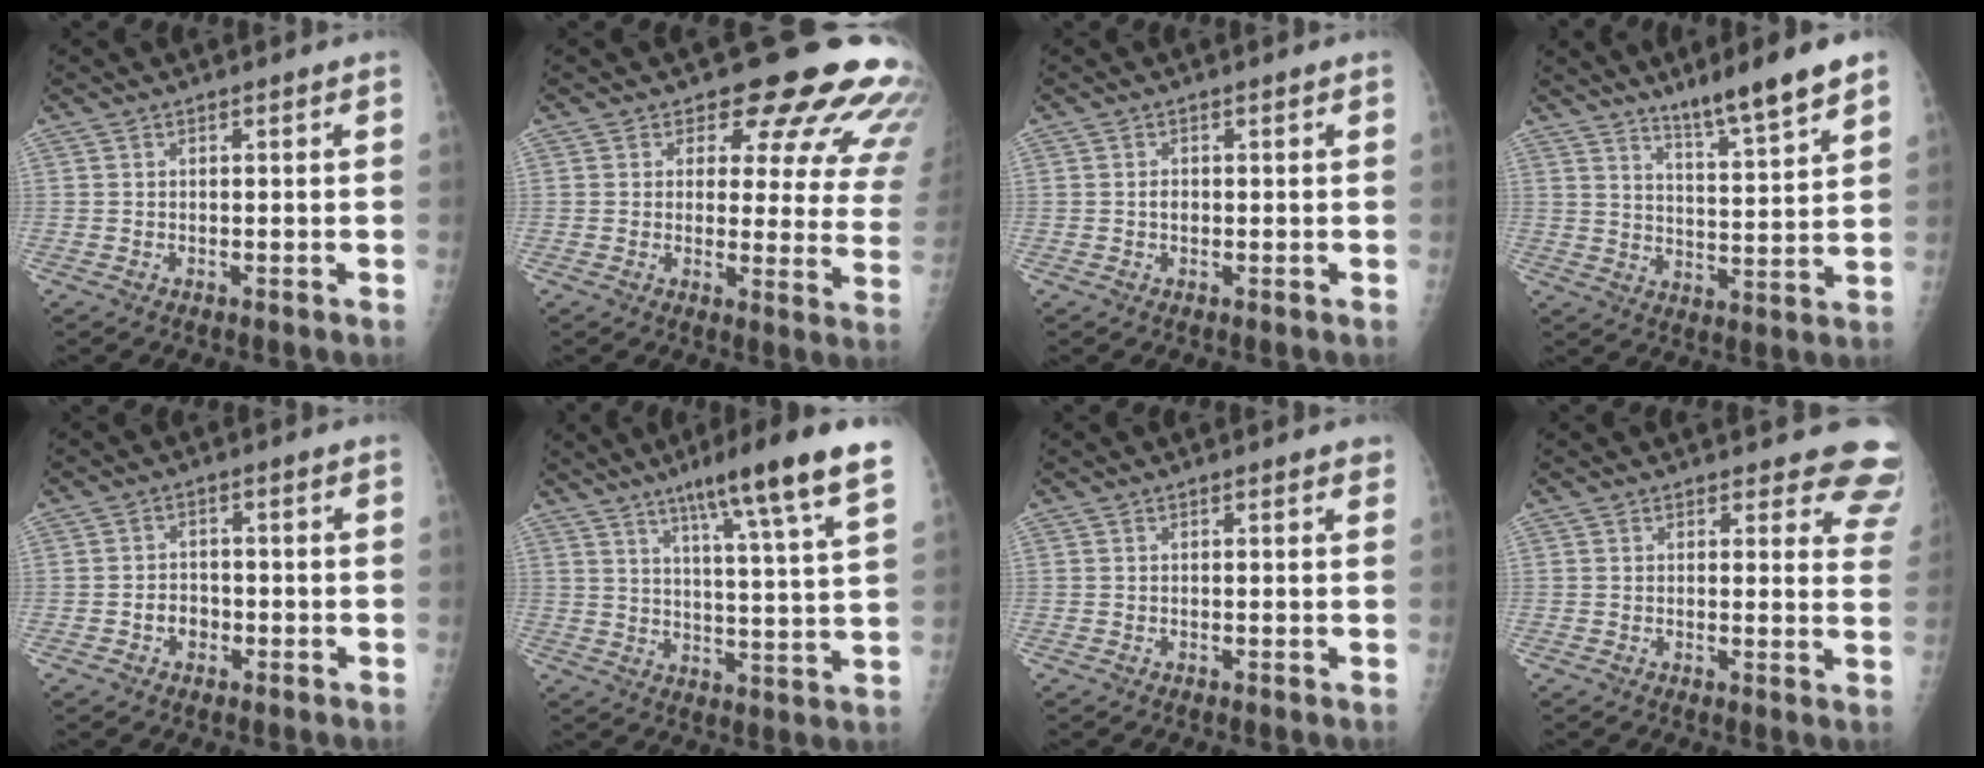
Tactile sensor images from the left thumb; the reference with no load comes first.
{"total": 17.0, "force": [13.5, 6.9, 7.7], "torque": [-0.036, -0.090, 0.133]}
{"total": 1.1, "force": [-0.1, 0.8, 0.7], "torque": [-0.008, 0.002, -0.002]}
{"total": 10.7, "force": [7.9, 0.6, 7.2], "torque": [-0.109, -0.052, 0.132]}
{"total": 3.1, "force": [-1.1, 2.5, 1.4], "torque": [-0.006, 0.012, -0.020]}
{"total": 16.3, "force": [10.6, 0.6, 12.4], "torque": [-0.173, -0.042, 0.144]}
{"total": 0.9, "force": [0.7, 0.3, 0.5], "torque": [-0.004, 0.000, 0.006]}
{"total": 9.8, "force": [9.1, 3.1, 1.4], "torque": [0.041, -0.066, 0.064]}